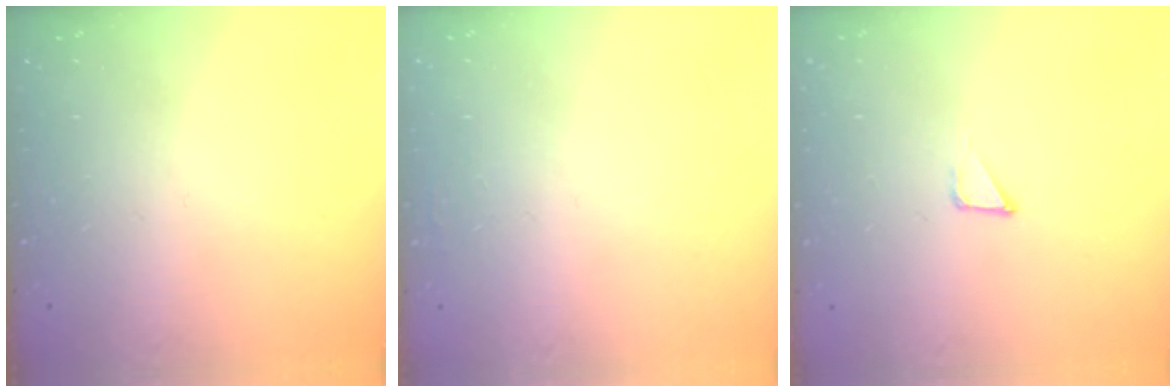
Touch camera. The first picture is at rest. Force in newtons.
{"total": 1.8, "press": 1.7, "slide": 0.4}
{"total": 1.6, "press": 1.6, "slide": 0.1}